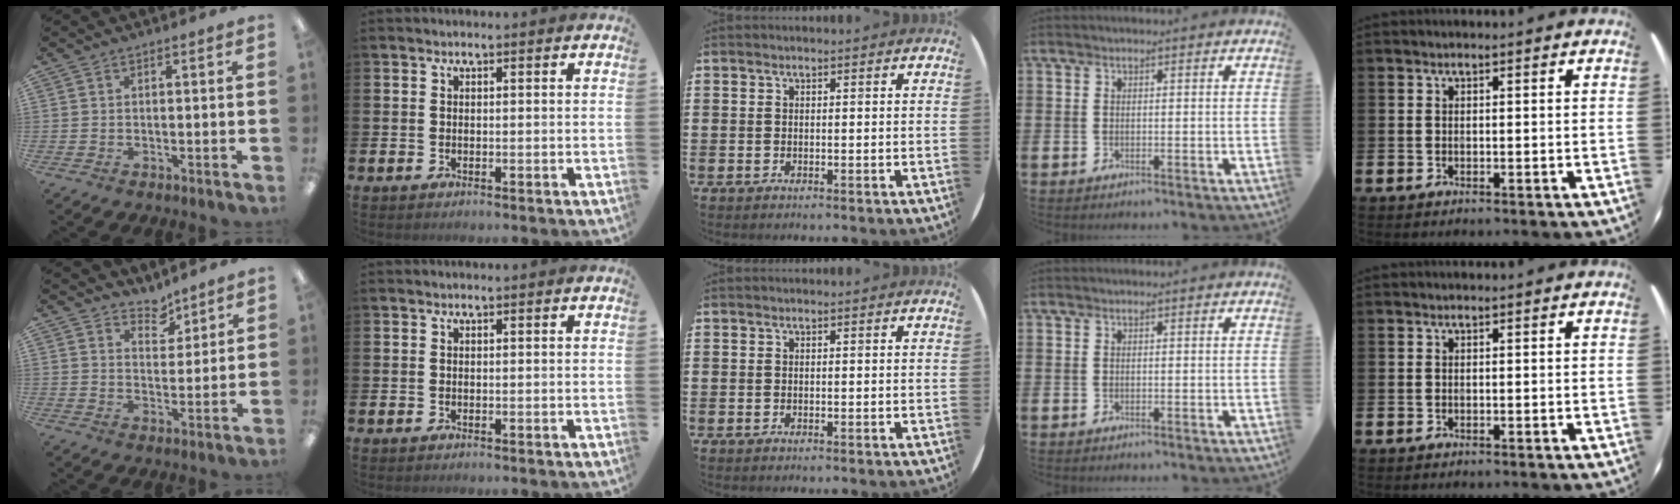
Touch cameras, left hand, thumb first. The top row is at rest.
{"thumb": {"total": 5.4, "force": [4.7, 2.4, 1.0], "torque": [0.000, -0.033, 0.083]}}